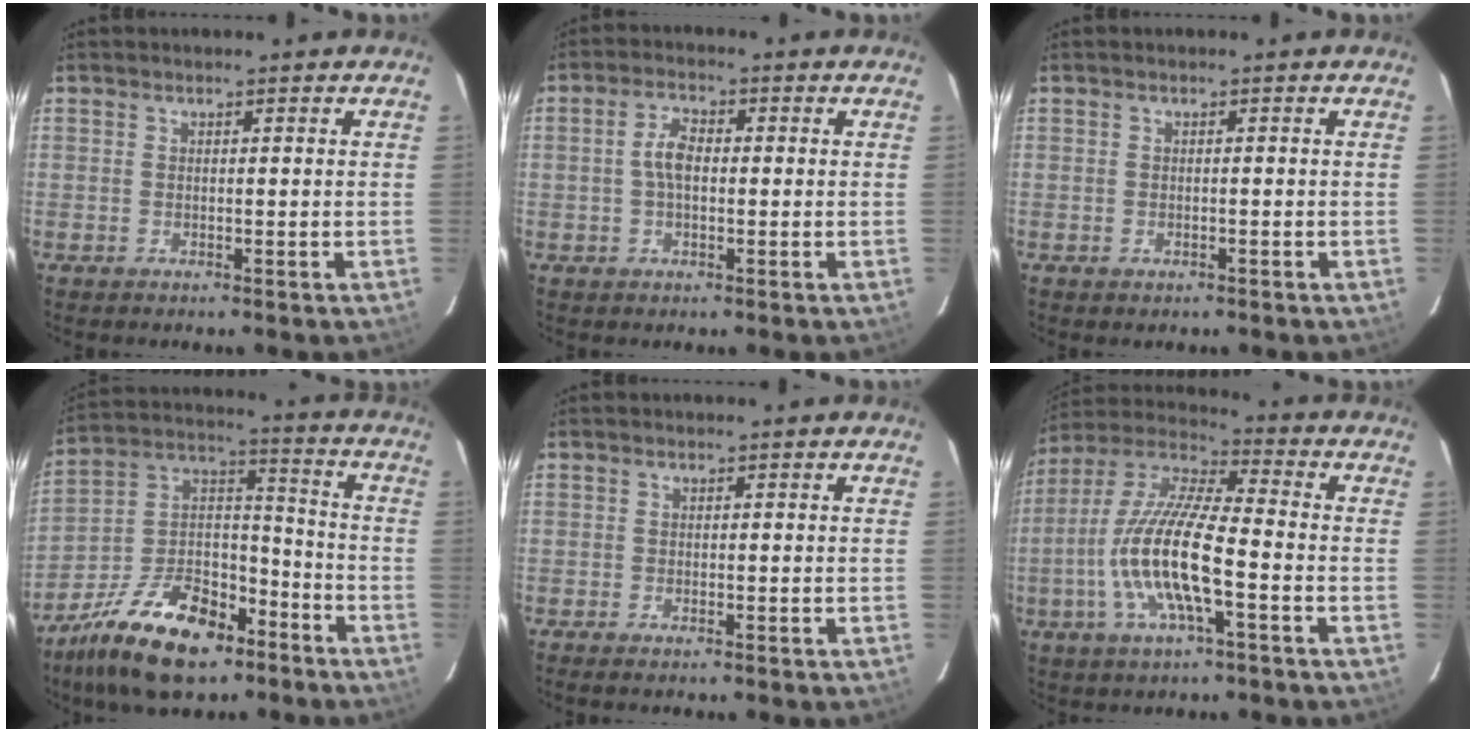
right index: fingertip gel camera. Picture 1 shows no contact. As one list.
[{"total": 4.3, "force": [-0.1, 2.4, 3.7], "torque": [-0.074, 0.012, 0.000]}, {"total": 0.7, "force": [-0.4, 0.4, 0.3], "torque": [-0.003, 0.002, -0.005]}, {"total": 19.9, "force": [-12.9, 9.8, 11.6], "torque": [-0.234, 0.017, -0.221]}, {"total": 0.9, "force": [-0.7, 0.1, 0.5], "torque": [-0.012, -0.002, -0.014]}, {"total": 16.2, "force": [-4.6, 3.7, 15.1], "torque": [-0.301, -0.007, -0.096]}]